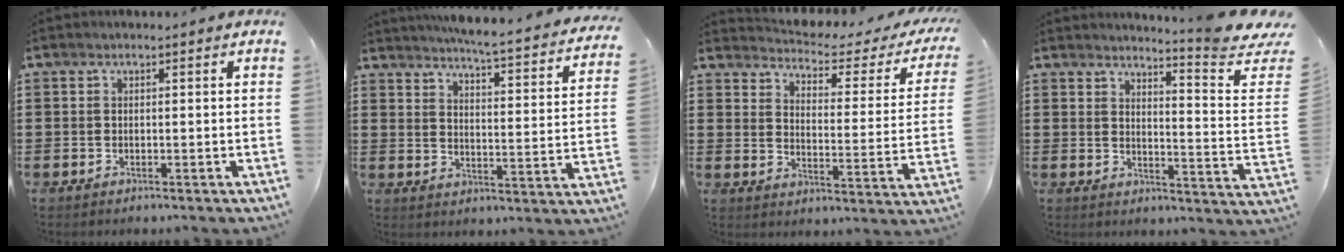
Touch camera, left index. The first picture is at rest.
{"total": 4.6, "force": [4.2, -0.6, 1.7], "torque": [-0.048, -0.043, 0.062]}
{"total": 2.9, "force": [2.5, 0.3, 1.5], "torque": [-0.047, -0.023, 0.034]}
{"total": 5.7, "force": [4.8, -0.4, 3.1], "torque": [-0.059, -0.045, 0.072]}